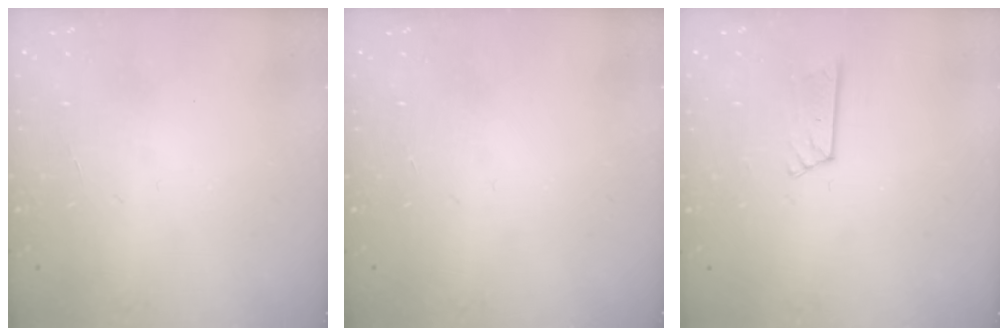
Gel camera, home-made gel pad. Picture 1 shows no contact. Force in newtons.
{"total": 0.0}
{"total": 6.2, "press": 6.2, "slide": 0.4}